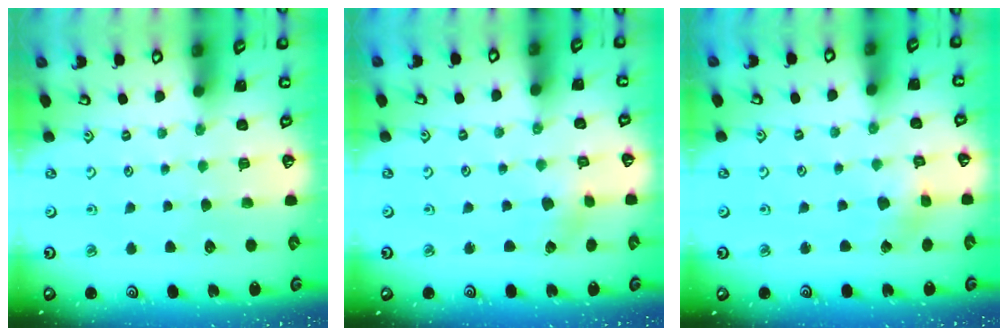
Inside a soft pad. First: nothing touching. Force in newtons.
{"total": 1.9, "press": 1.9, "slide": 0.2}
{"total": 2.7, "press": 2.7, "slide": 0.3}